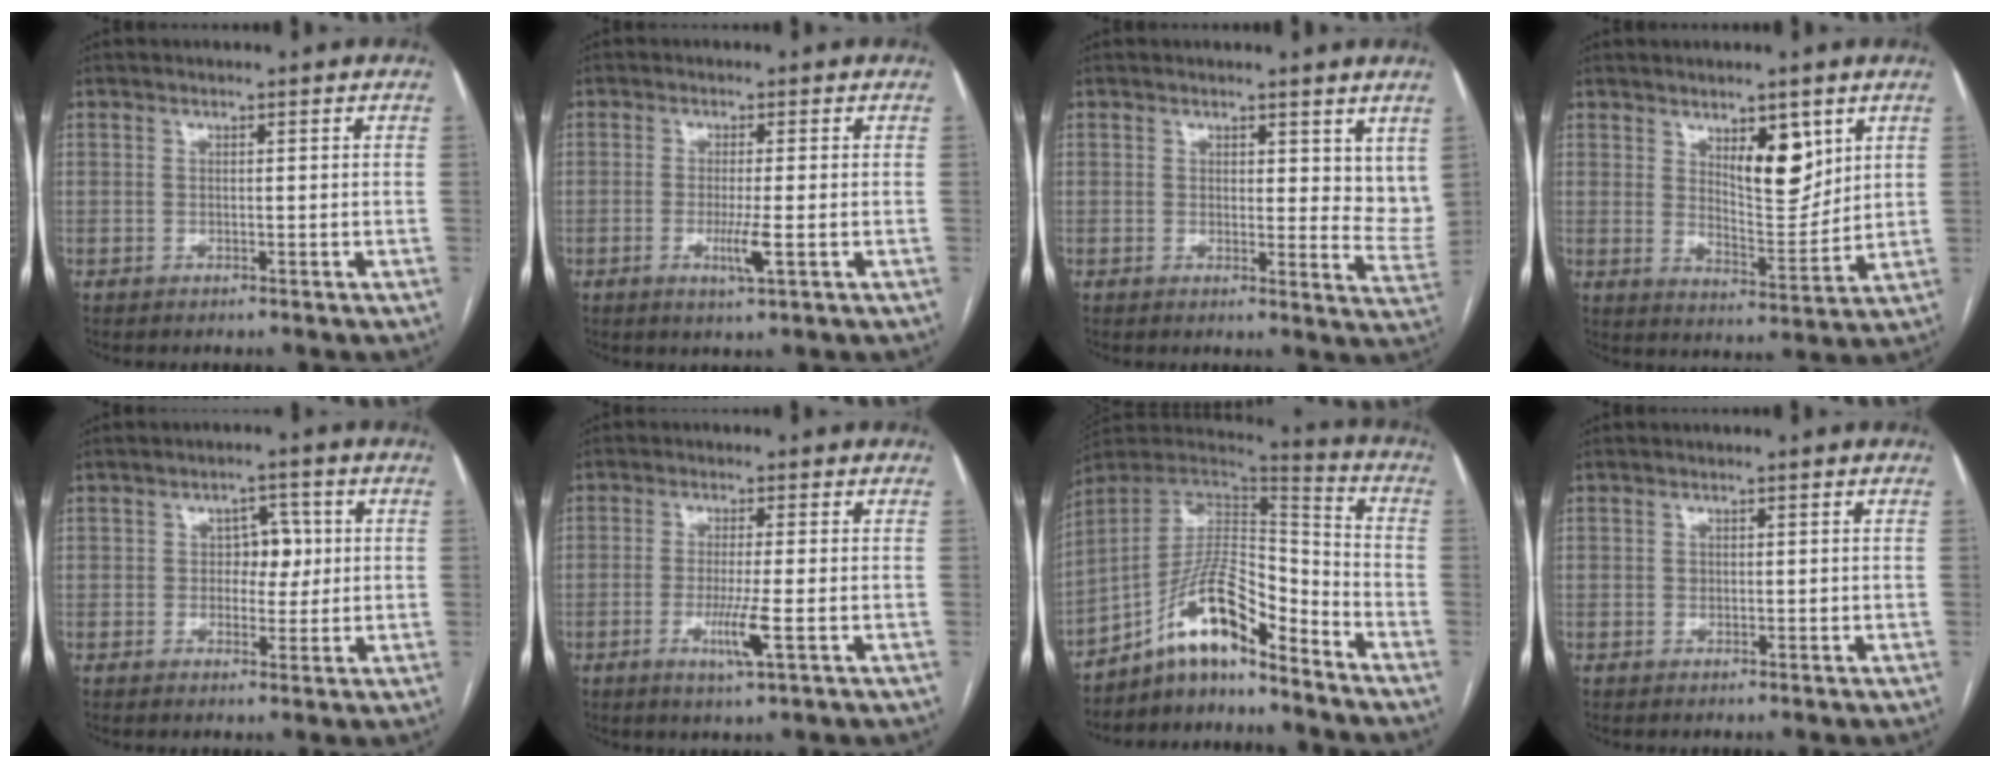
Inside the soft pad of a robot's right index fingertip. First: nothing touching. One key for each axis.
{"total": 3.7, "fx": -1.1, "fy": -0.1, "fz": 3.6, "tx": -0.069, "ty": -0.010, "tz": -0.019}
{"total": 6.1, "fx": 4.3, "fy": 3.2, "fz": 2.8, "tx": -0.016, "ty": -0.029, "tz": 0.042}
{"total": 8.0, "fx": 4.1, "fy": 2.9, "fz": 6.2, "tx": -0.099, "ty": -0.012, "tz": 0.071}
{"total": 4.2, "fx": 0.4, "fy": 2.8, "fz": 3.1, "tx": -0.039, "ty": 0.014, "tz": 0.006}
{"total": 5.1, "fx": -1.6, "fy": -0.3, "fz": 4.8, "tx": -0.096, "ty": -0.014, "tz": -0.030}
{"total": 13.0, "fx": -9.6, "fy": 3.2, "fz": 8.0, "tx": -0.139, "ty": 0.037, "tz": -0.171}
{"total": 0.7, "fx": 0.0, "fy": 0.6, "fz": 0.4, "tx": -0.006, "ty": 0.001, "tz": -0.001}